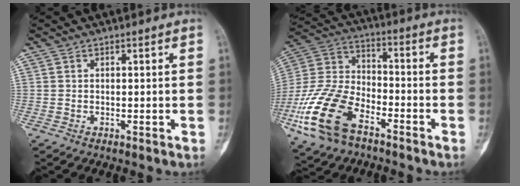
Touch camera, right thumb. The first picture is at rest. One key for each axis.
{"total": 18.9, "fx": -9.5, "fy": 10.2, "fz": 12.7, "tx": -0.270, "ty": 0.042, "tz": -0.186}